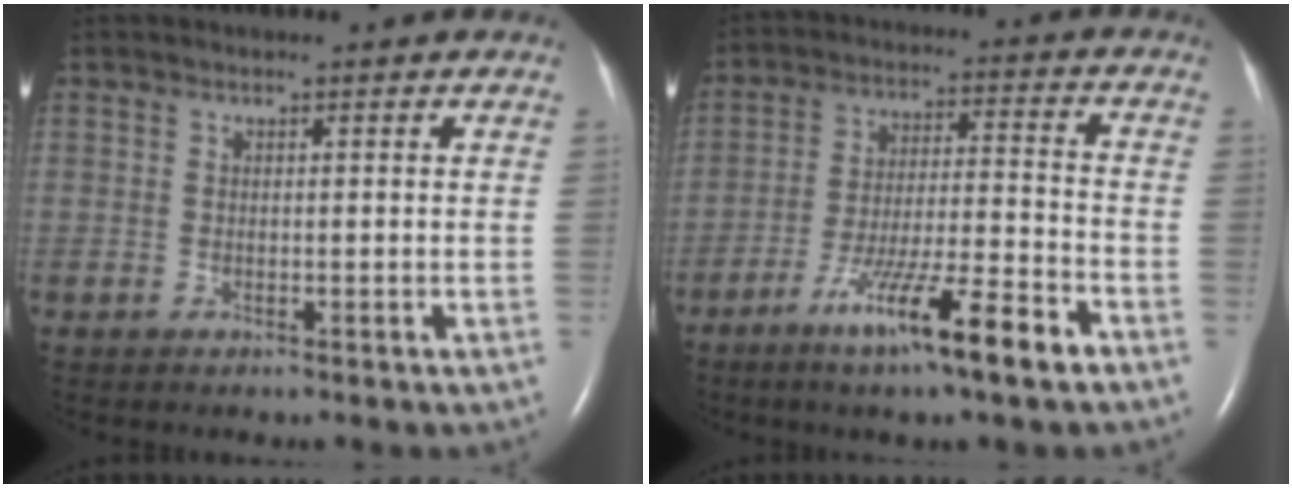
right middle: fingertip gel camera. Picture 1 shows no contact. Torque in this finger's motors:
{"motor_torque": [1.21, -0.92, 0.26, 0.17]}